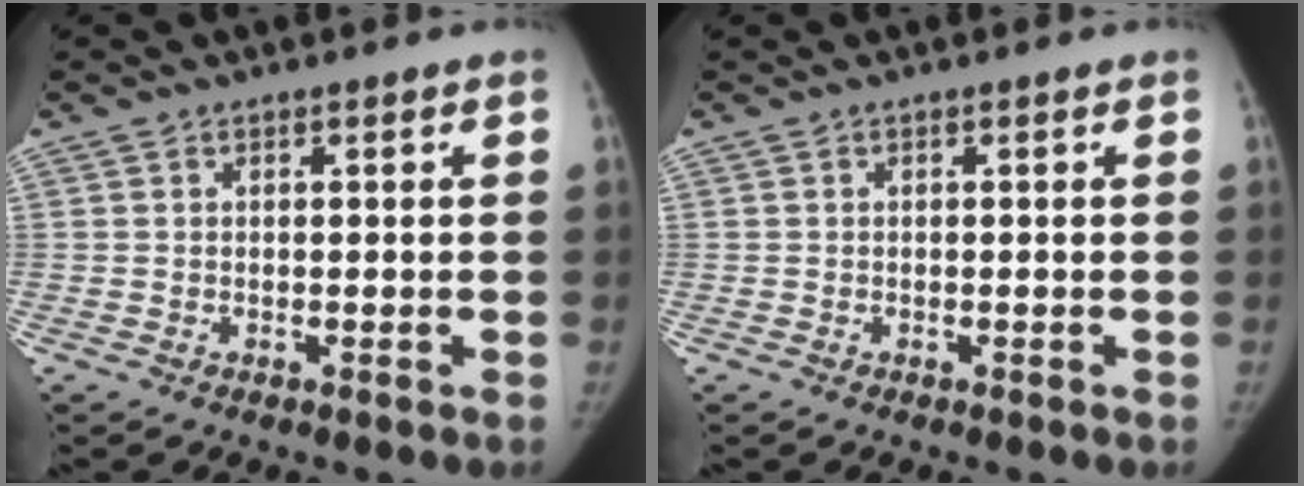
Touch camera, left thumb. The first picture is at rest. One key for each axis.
{"total": 0.0}